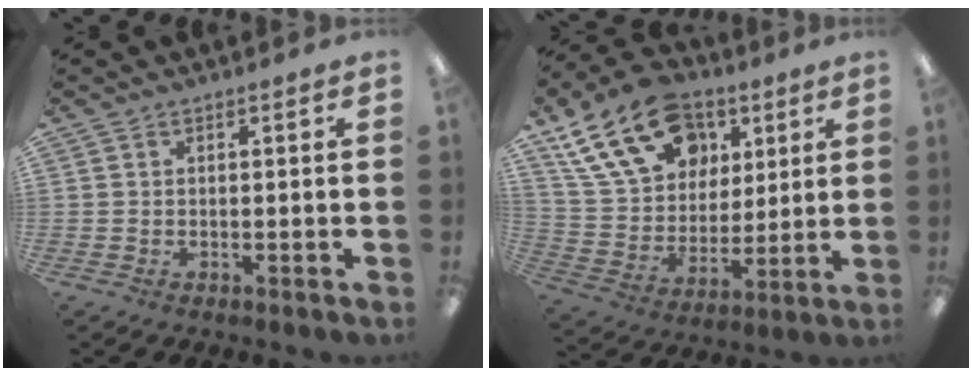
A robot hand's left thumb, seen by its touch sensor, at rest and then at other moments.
{"total": 21.6, "force": [11.4, 14.8, 10.8], "torque": [-0.183, -0.040, 0.210]}